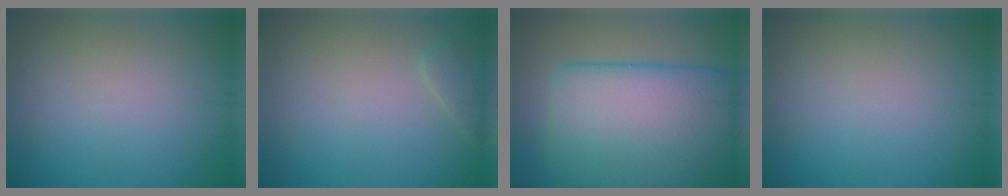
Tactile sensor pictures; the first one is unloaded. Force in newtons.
{"total": 1.5, "press": 1.5, "slide": 0.1}
{"total": 14.8, "press": 14.8, "slide": 0.4}
{"total": 0.0}